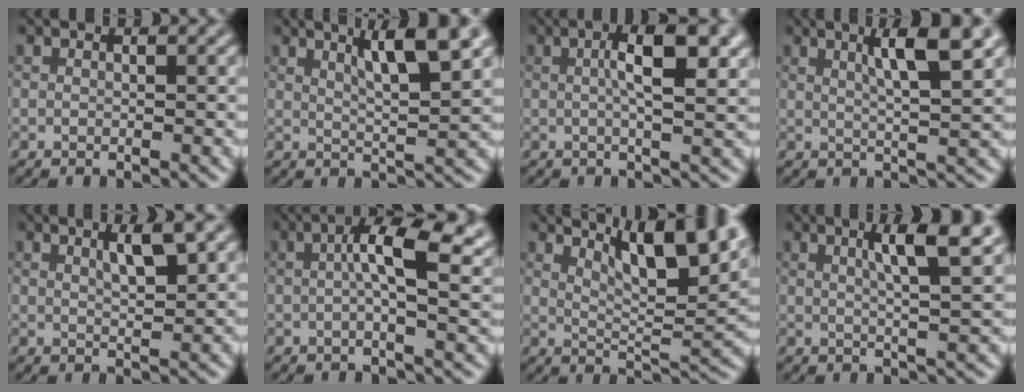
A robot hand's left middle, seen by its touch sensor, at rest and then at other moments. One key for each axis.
{"total": 5.8, "fx": 2.9, "fy": 1.0, "fz": 4.8, "tx": -0.070, "ty": 0.004, "tz": 0.049}
{"total": 6.0, "fx": 1.2, "fy": 1.6, "fz": 5.6, "tx": -0.076, "ty": 0.011, "tz": 0.015}
{"total": 5.8, "fx": 2.4, "fy": 1.1, "fz": 5.2, "tx": -0.073, "ty": 0.005, "tz": 0.036}
{"total": 3.2, "fx": 1.6, "fy": 0.6, "fz": 2.7, "tx": -0.045, "ty": 0.002, "tz": 0.026}
{"total": 7.8, "fx": 1.4, "fy": 2.4, "fz": 7.3, "tx": -0.115, "ty": 0.013, "tz": 0.014}
{"total": 9.1, "fx": 5.4, "fy": 2.3, "fz": 6.9, "tx": -0.103, "ty": 0.008, "tz": 0.088}
{"total": 5.8, "fx": 2.4, "fy": 1.0, "fz": 5.2, "tx": -0.073, "ty": 0.005, "tz": 0.035}